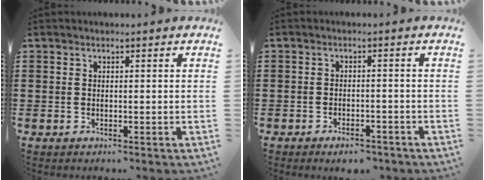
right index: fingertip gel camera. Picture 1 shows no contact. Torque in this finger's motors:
{"motor_torque": [2.14, 0.00, 0.14, -0.01]}